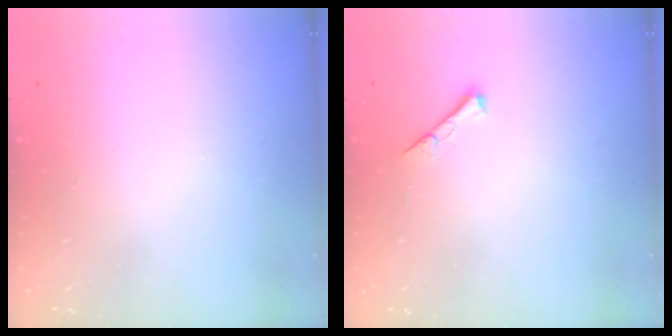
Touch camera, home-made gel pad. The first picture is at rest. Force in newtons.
{"total": 4.3, "press": 4.3, "slide": 0.5}